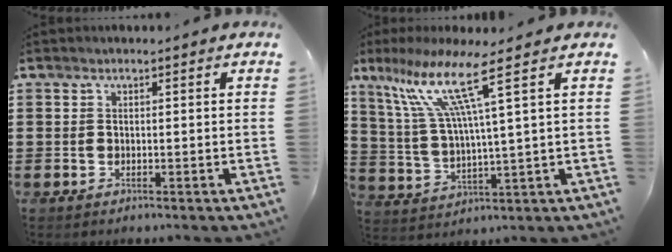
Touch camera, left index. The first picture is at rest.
{"total": 11.4, "force": [6.4, 0.1, 9.5], "torque": [-0.216, -0.026, 0.099]}